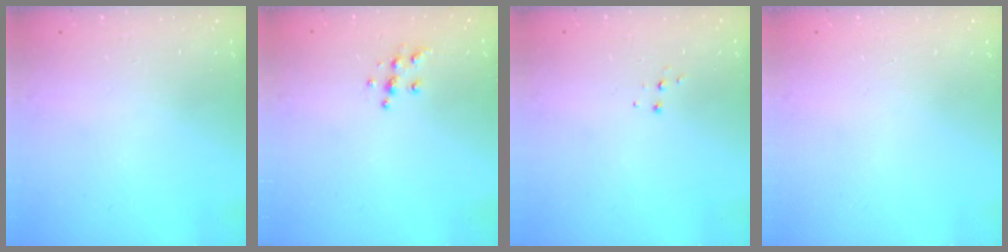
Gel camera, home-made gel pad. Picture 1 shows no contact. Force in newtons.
{"total": 5.4, "press": 5.4, "slide": 0.3}
{"total": 4.5, "press": 4.5, "slide": 0.4}
{"total": 0.0}